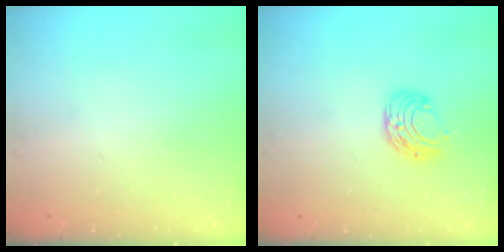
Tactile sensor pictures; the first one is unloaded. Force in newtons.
{"total": 7.5, "press": 7.5, "slide": 0.7}